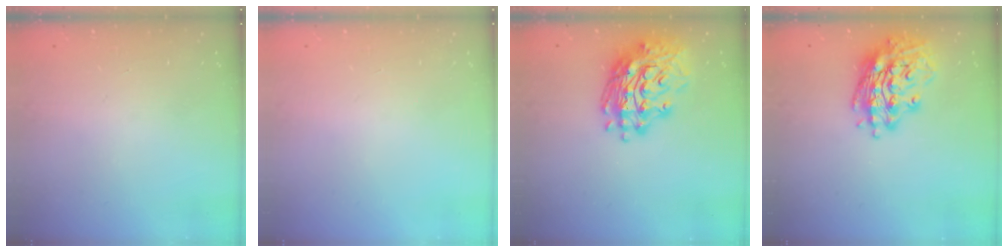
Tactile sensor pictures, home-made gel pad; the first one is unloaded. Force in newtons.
{"total": 0.0}
{"total": 17.0, "press": 16.9, "slide": 2.2}
{"total": 16.4, "press": 16.2, "slide": 2.5}